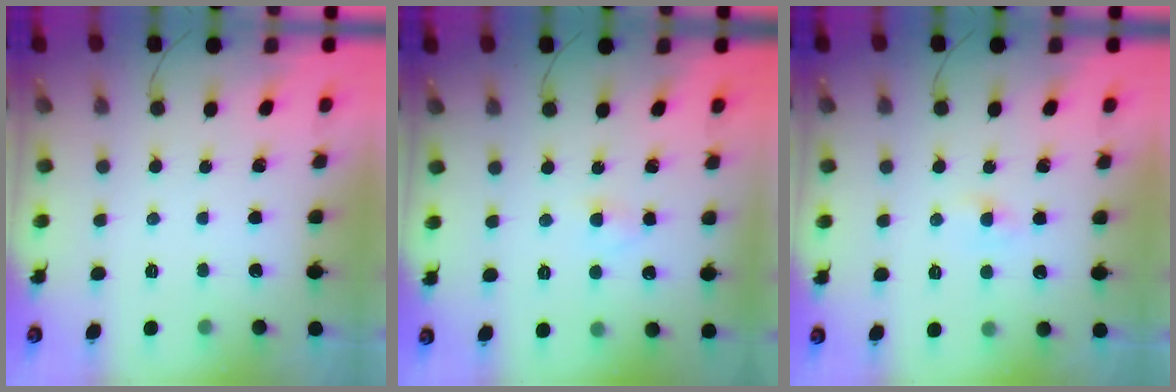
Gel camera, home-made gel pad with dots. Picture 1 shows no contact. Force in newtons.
{"total": 2.1, "press": 1.9, "slide": 0.9}
{"total": 0.0}